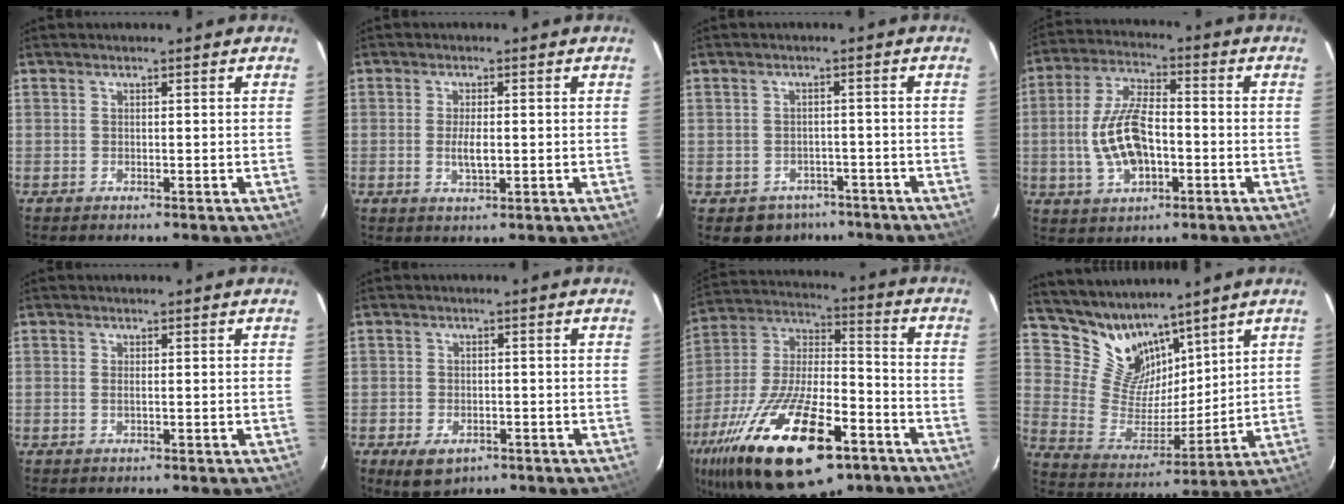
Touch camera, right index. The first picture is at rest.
{"total": 3.5, "force": [-0.4, 1.3, 3.2], "torque": [-0.060, -0.007, -0.006]}
{"total": 5.8, "force": [-3.8, 4.4, 0.7], "torque": [-0.022, 0.025, -0.042]}
{"total": 12.6, "force": [-2.3, 6.0, 10.8], "torque": [-0.224, 0.005, -0.037]}
{"total": 0.8, "force": [-0.1, 0.2, 0.8], "torque": [-0.018, 0.000, -0.003]}
{"total": 6.1, "force": [-3.2, 3.8, 3.4], "torque": [-0.075, -0.012, -0.045]}
{"total": 29.8, "force": [-16.8, 11.6, 21.7], "torque": [-0.424, -0.029, -0.277]}
{"total": 11.4, "force": [9.5, 5.7, 2.8], "torque": [-0.059, -0.008, 0.196]}